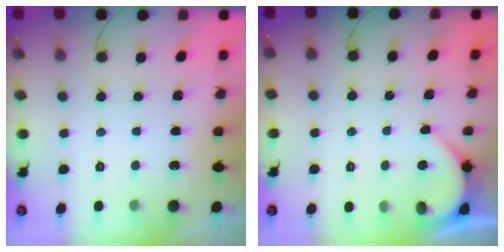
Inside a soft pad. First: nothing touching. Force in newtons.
{"total": 3.5, "press": 3.5, "slide": 0.3}